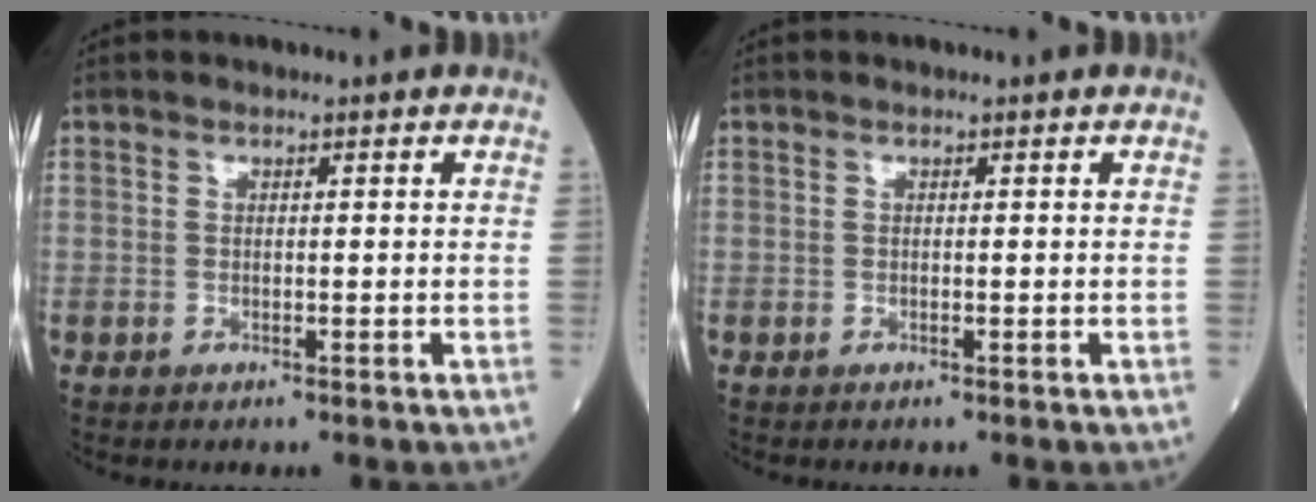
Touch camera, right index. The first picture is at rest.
{"total": 0.0}